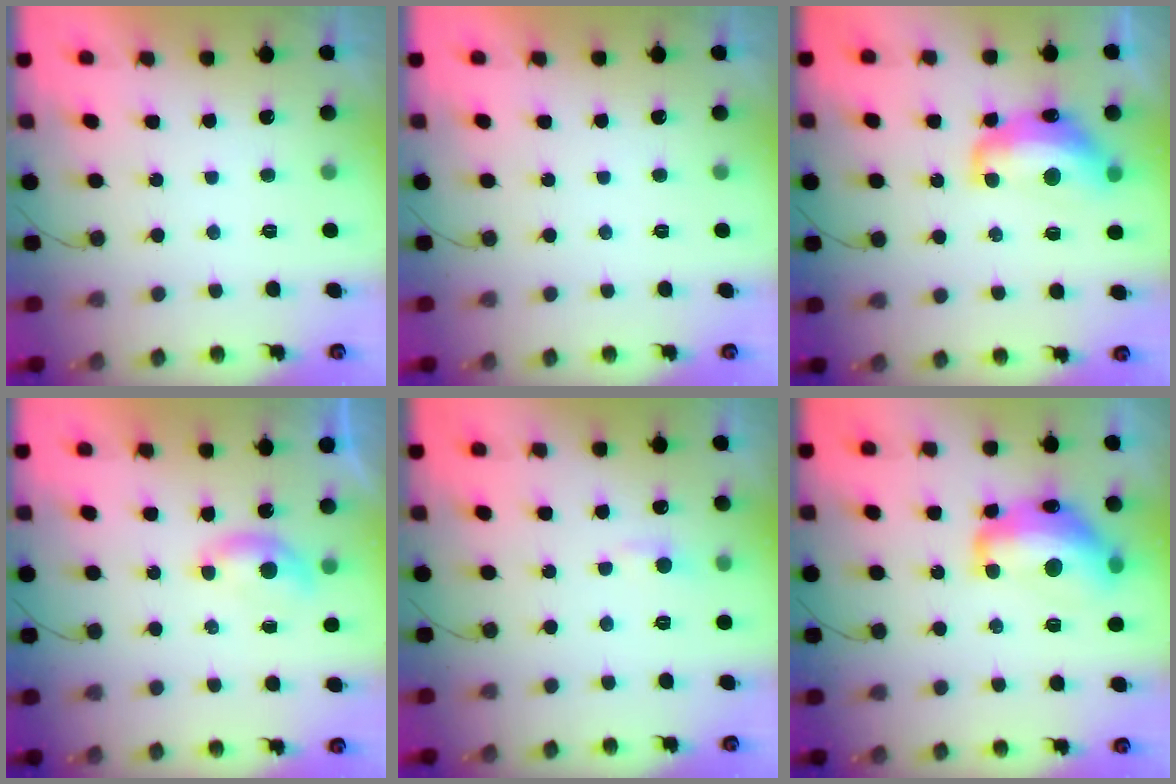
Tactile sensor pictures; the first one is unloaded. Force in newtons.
{"total": 0.0}
{"total": 13.4, "press": 13.4, "slide": 1.0}
{"total": 4.7, "press": 4.7, "slide": 0.6}
{"total": 4.3, "press": 4.2, "slide": 0.6}
{"total": 16.6, "press": 16.6, "slide": 1.0}